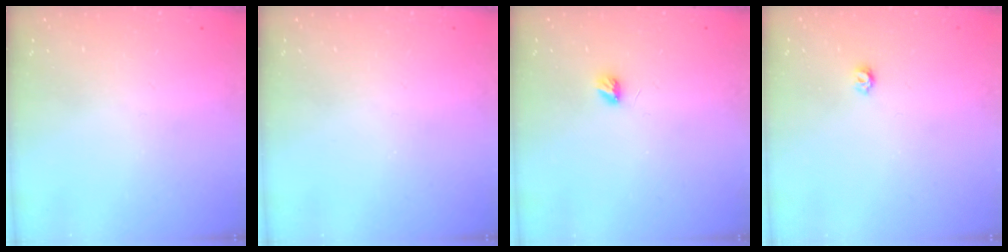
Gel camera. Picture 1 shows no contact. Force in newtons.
{"total": 0.0}
{"total": 3.8, "press": 3.7, "slide": 0.5}
{"total": 3.2, "press": 3.2, "slide": 0.3}